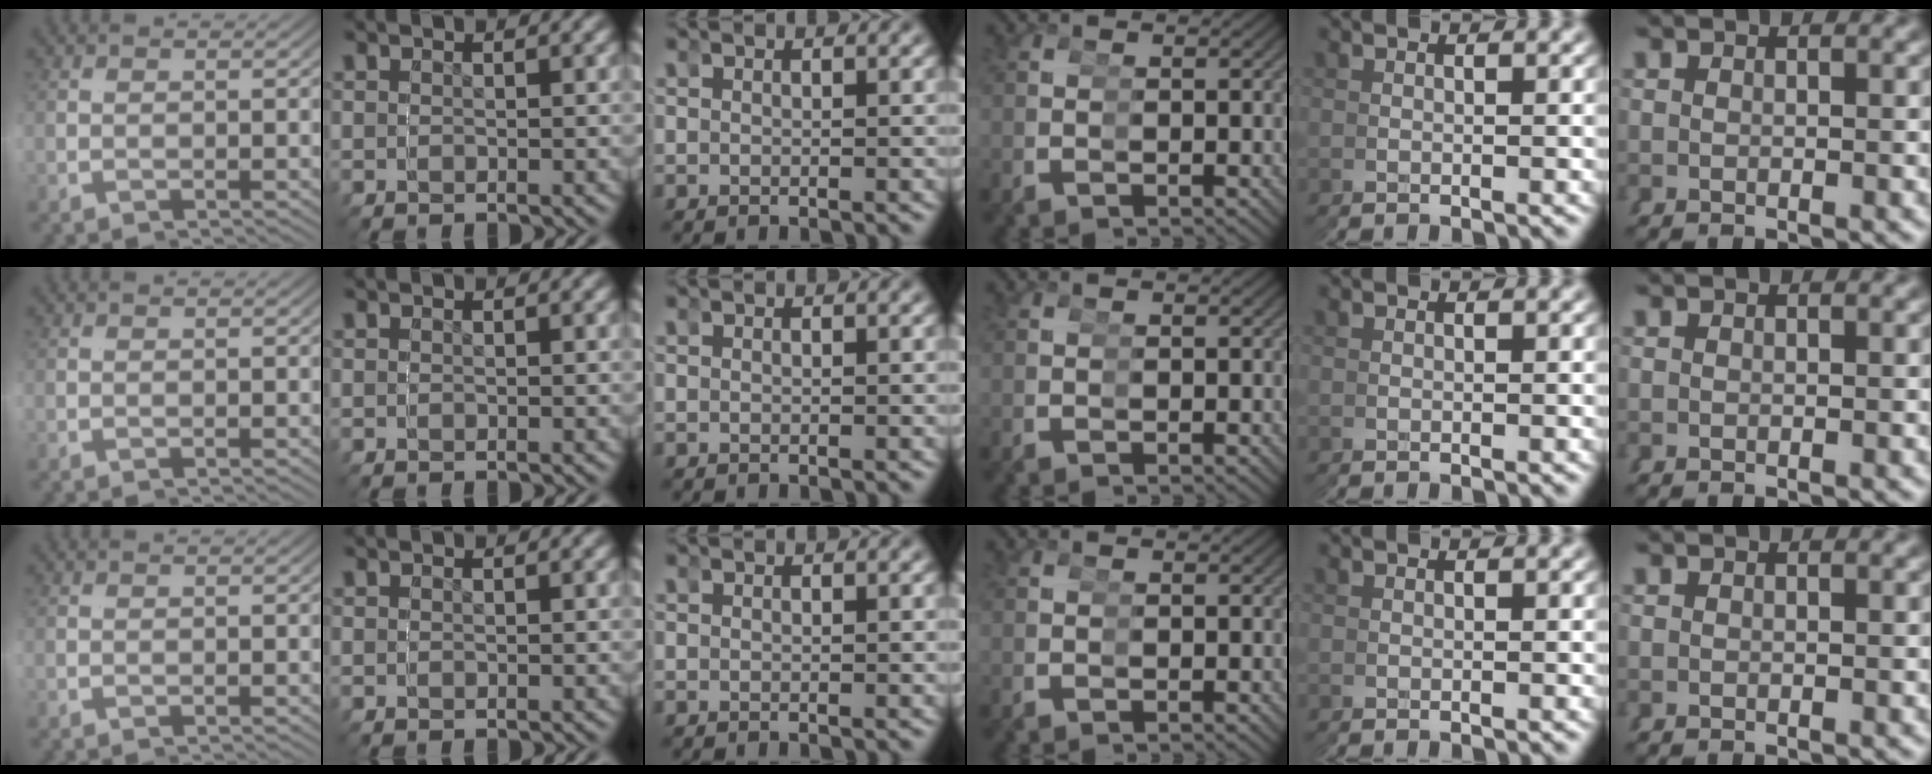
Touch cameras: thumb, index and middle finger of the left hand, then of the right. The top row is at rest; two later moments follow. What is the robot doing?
{"motion": "grasp_and_lifting", "object": "scissors"}